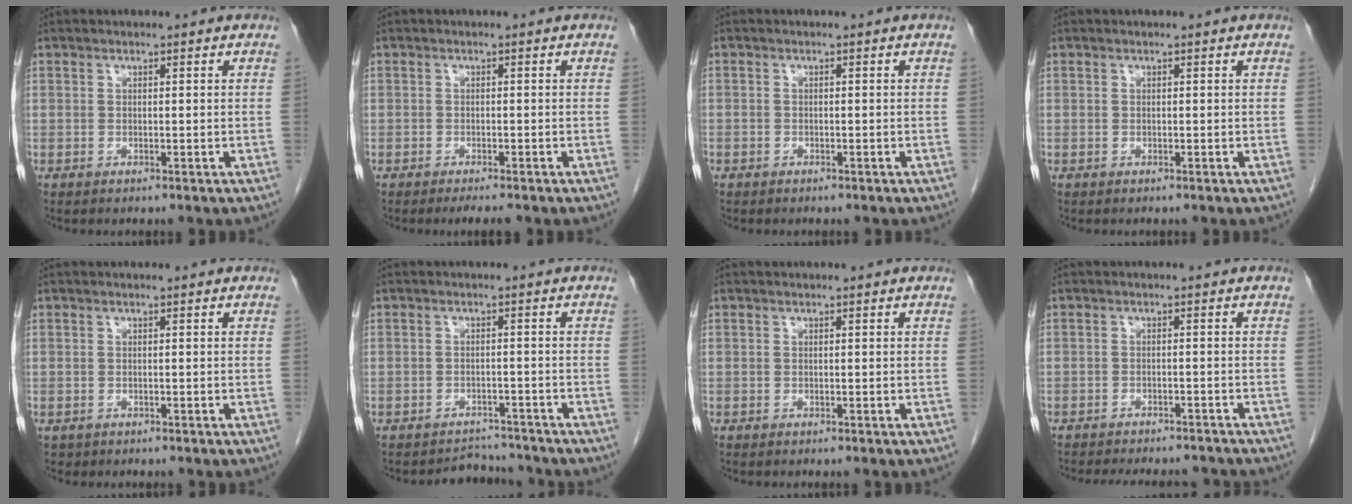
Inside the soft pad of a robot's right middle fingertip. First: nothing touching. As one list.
[{"total": 2.2, "force": [-1.9, 0.2, 1.2], "torque": [-0.019, -0.006, -0.025]}, {"total": 0.8, "force": [-0.6, 0.5, 0.0], "torque": [-0.007, 0.004, -0.014]}, {"total": 0.0}, {"total": 0.5, "force": [-0.2, 0.5, 0.0], "torque": [-0.007, 0.003, 0.002]}, {"total": 3.5, "force": [-3.3, 0.6, -1.0], "torque": [0.009, 0.006, -0.046]}, {"total": 0.0}, {"total": 11.6, "force": [-10.6, 2.9, 3.7], "torque": [-0.067, 0.000, -0.126]}]